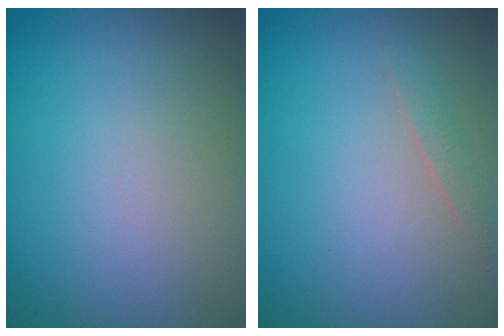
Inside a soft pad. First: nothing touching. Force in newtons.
{"total": 0.8, "press": 0.8, "slide": 0.0}